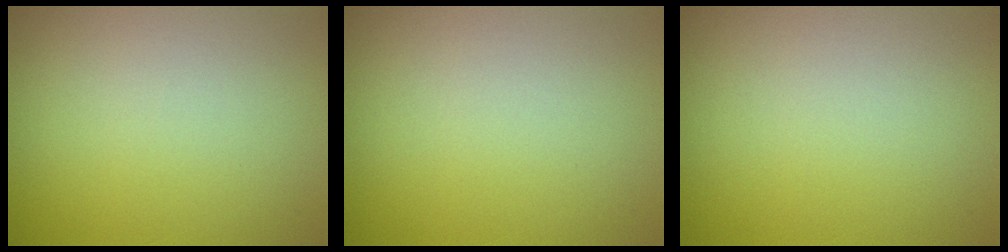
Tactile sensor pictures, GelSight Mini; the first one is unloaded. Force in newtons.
{"total": 0.0}
{"total": 0.0}